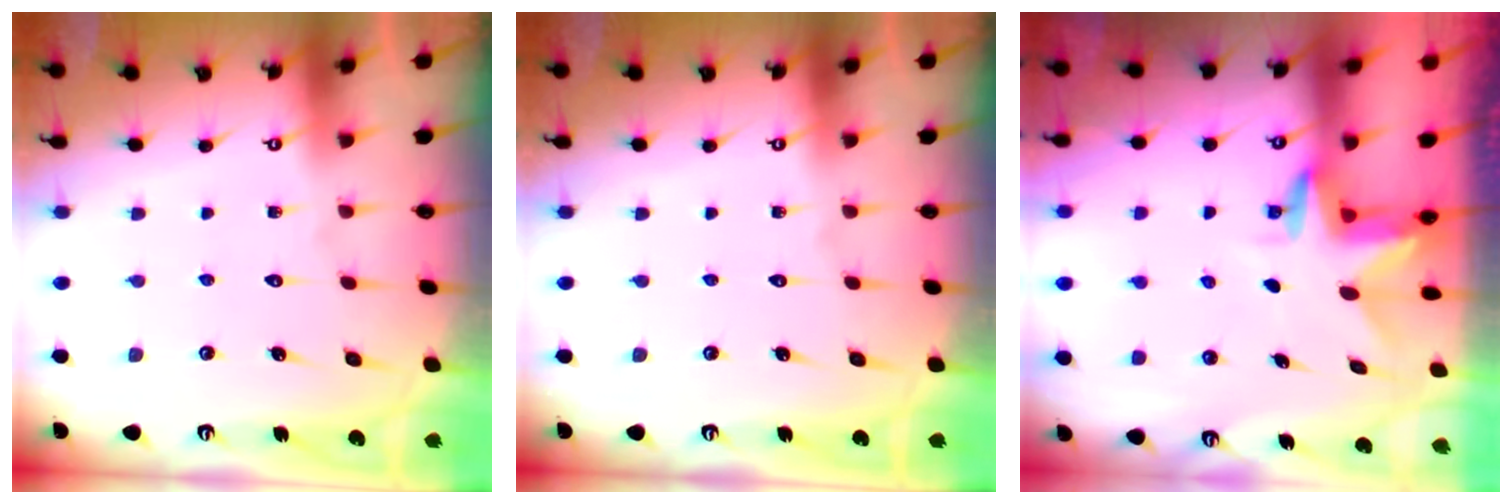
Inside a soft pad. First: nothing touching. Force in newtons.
{"total": 0.0}
{"total": 3.0, "press": 3.0, "slide": 0.2}